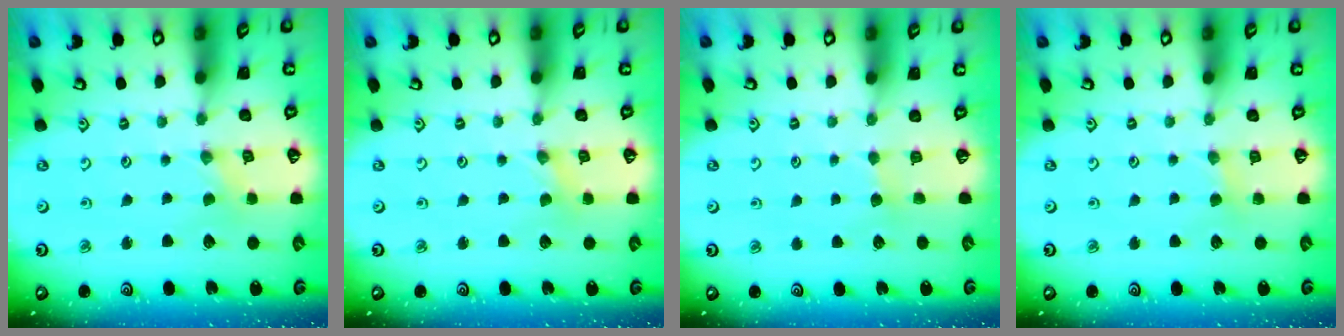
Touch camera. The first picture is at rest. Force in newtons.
{"total": 0.0}
{"total": 2.9, "press": 2.9, "slide": 0.5}
{"total": 2.2, "press": 2.2, "slide": 0.4}